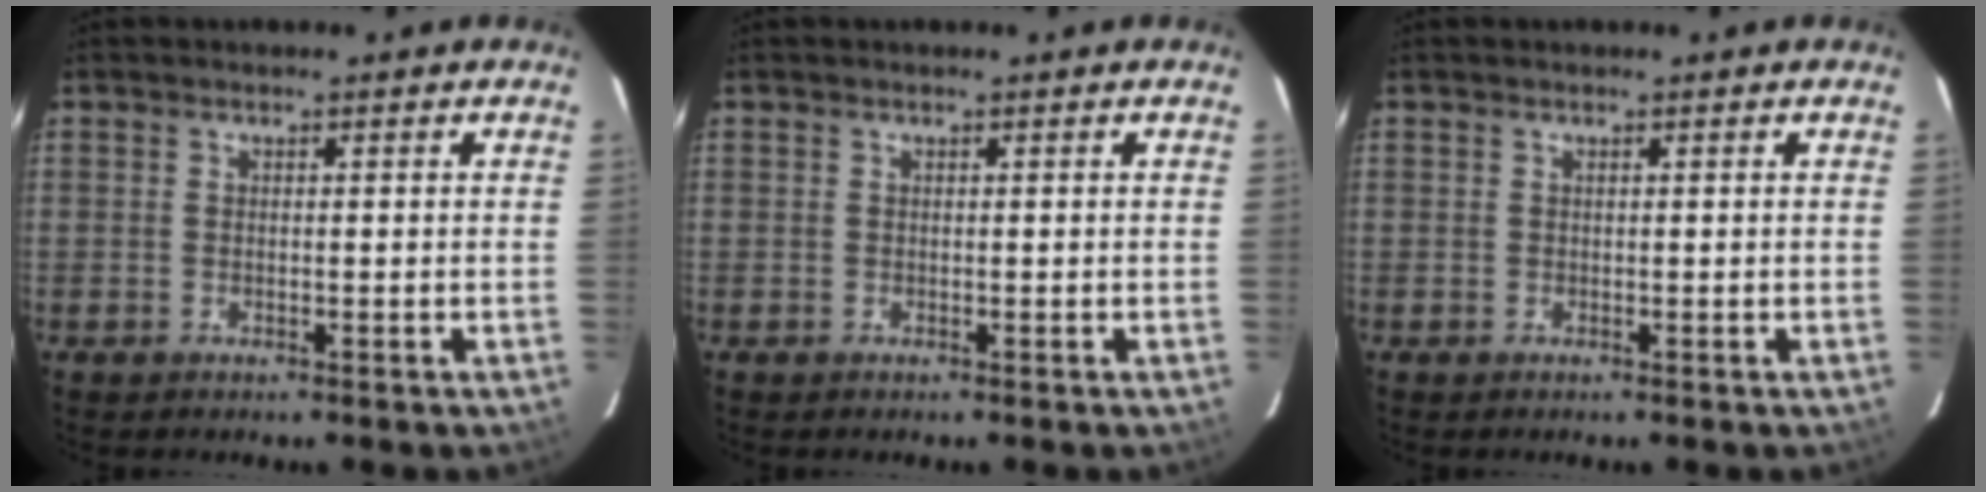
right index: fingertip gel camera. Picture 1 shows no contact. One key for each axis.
{"total": 0.0}
{"total": 0.0}